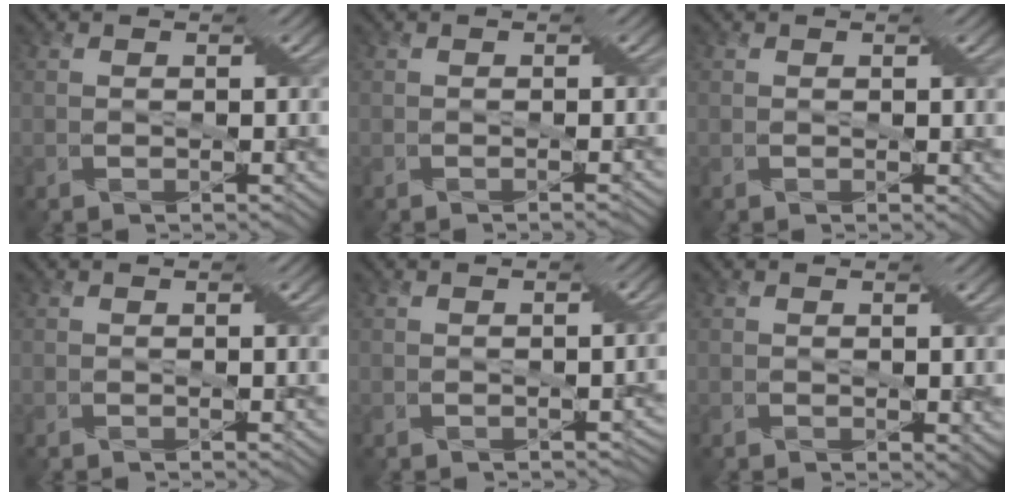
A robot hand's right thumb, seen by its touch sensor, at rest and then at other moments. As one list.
[{"total": 0.5, "force": [-0.3, -0.4, 0.0], "torque": [0.004, 0.000, -0.003]}, {"total": 0.7, "force": [0.2, 0.5, 0.4], "torque": [0.000, -0.002, 0.002]}, {"total": 0.5, "force": [0.1, -0.1, 0.5], "torque": [-0.009, -0.002, 0.002]}, {"total": 1.6, "force": [-0.5, 1.1, 1.1], "torque": [-0.004, -0.009, -0.005]}, {"total": 1.3, "force": [0.4, 0.9, 0.9], "torque": [-0.008, -0.006, 0.008]}]